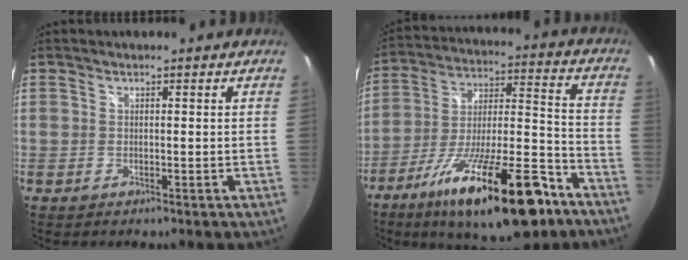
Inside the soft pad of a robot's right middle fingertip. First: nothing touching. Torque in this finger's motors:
{"motor_torque": [2.14, 0.00, 0.81, 0.21]}